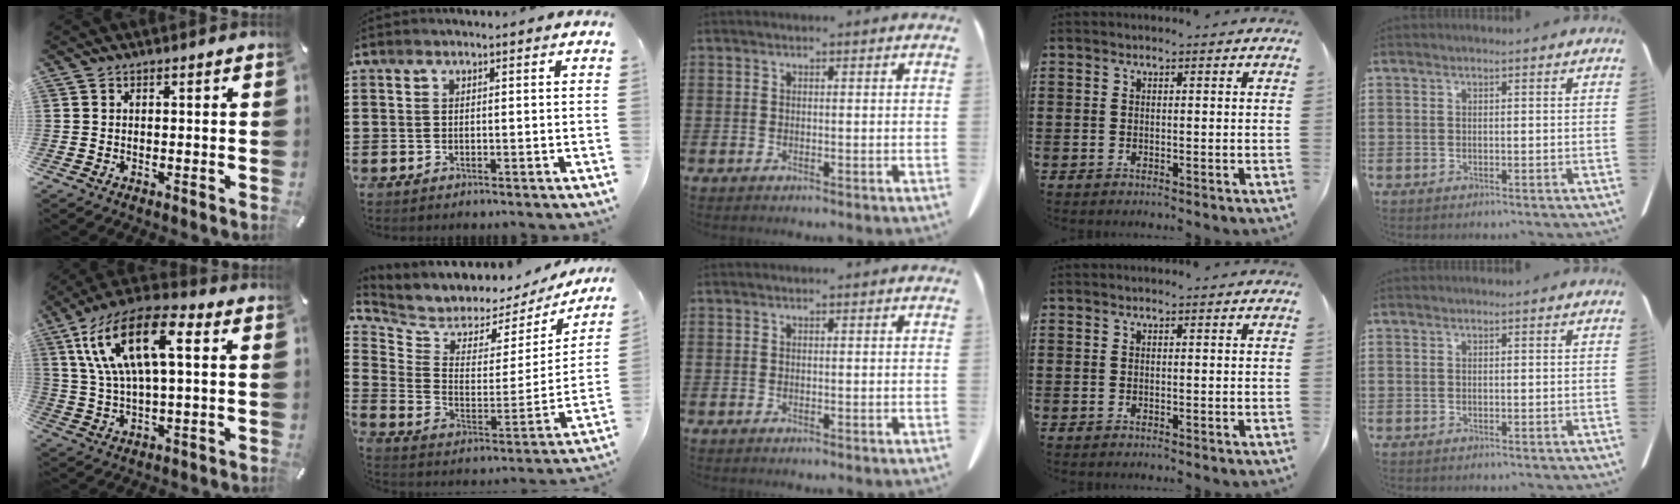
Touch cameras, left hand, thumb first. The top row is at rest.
{"thumb": {"total": 16.9, "force": [6.1, 7.4, 13.9], "torque": [-0.301, 0.001, 0.103]}, "index": {"total": 4.6, "force": [4.3, 1.7, -0.2], "torque": [-0.034, -0.044, 0.071]}}